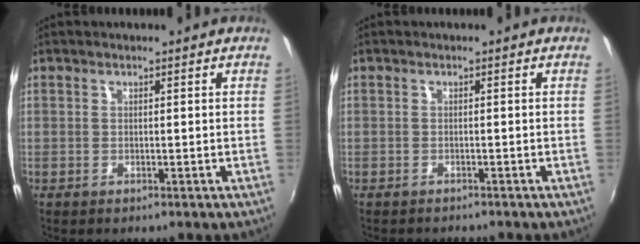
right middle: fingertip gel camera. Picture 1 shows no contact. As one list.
[{"total": 1.9, "force": [-1.8, 0.4, 0.3], "torque": [-0.014, -0.011, -0.030]}]